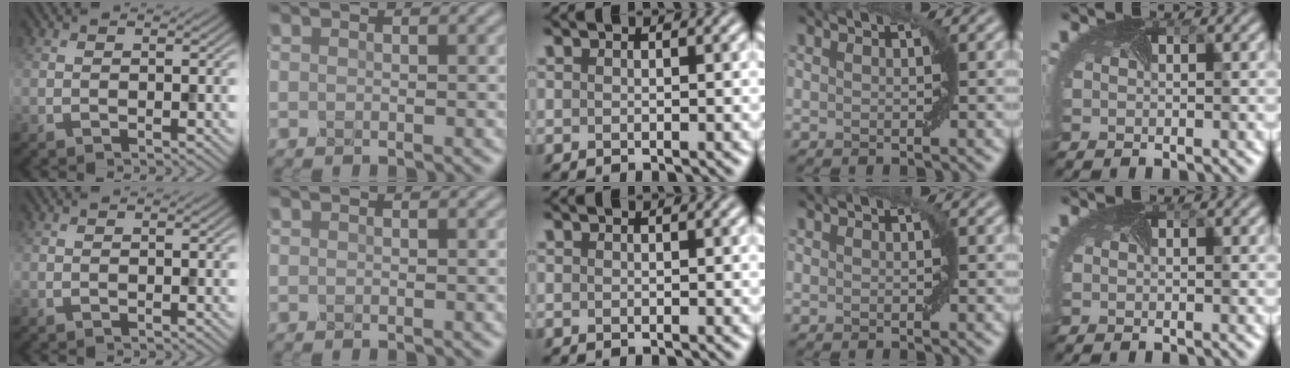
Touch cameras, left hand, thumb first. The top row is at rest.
{}